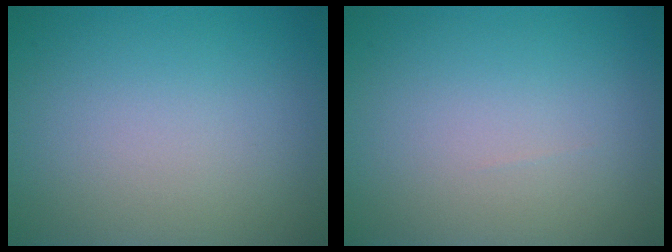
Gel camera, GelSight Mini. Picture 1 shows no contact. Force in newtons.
{"total": 0.0}